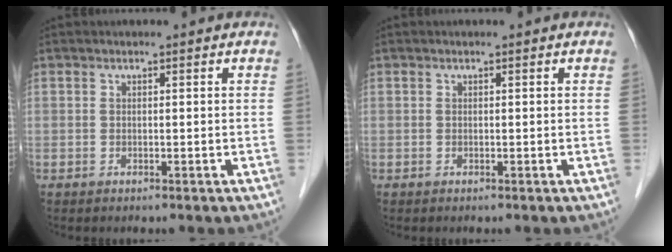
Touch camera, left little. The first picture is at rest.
{"total": 0.0}